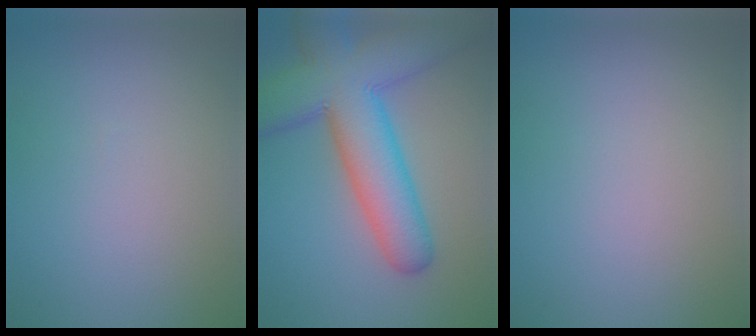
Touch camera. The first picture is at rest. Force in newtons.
{"total": 10.8, "press": 10.8, "slide": 0.5}
{"total": 0.0}